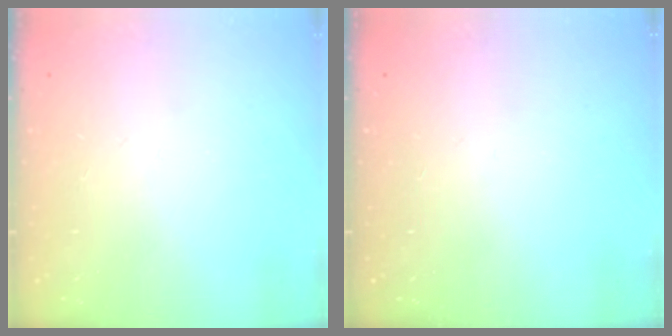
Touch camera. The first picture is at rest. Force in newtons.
{"total": 0.0}